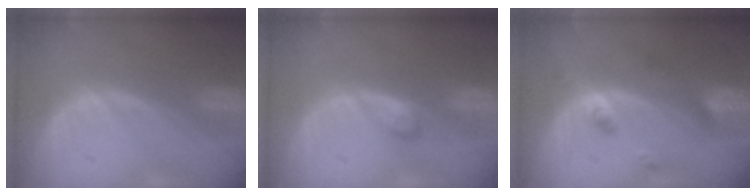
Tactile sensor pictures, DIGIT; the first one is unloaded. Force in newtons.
{"total": 1.3, "press": 1.2, "slide": 0.3}
{"total": 4.3, "press": 3.9, "slide": 1.7}